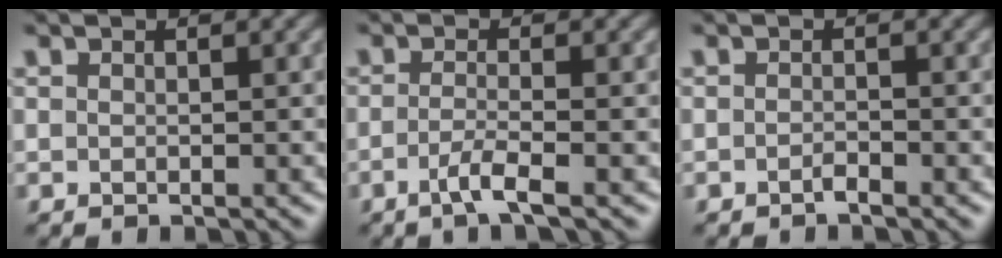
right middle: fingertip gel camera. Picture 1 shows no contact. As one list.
[{"total": 2.5, "force": [-1.2, 0.4, 2.2], "torque": [-0.040, -0.001, -0.034]}, {"total": 0.8, "force": [-0.6, 0.1, 0.5], "torque": [-0.009, 0.003, -0.012]}]